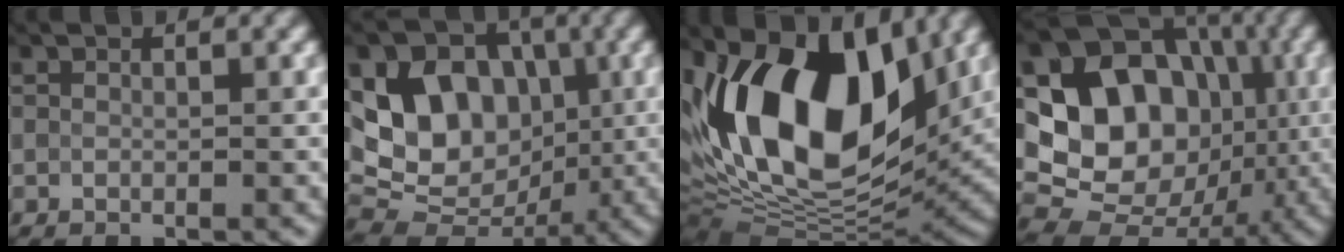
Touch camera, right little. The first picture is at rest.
{"total": 10.0, "force": [1.4, 7.9, 6.0], "torque": [-0.098, 0.002, 0.017]}
{"total": 17.2, "force": [4.2, 9.8, 13.5], "torque": [-0.243, 0.012, 0.059]}
{"total": 17.0, "force": [1.6, 14.2, 9.3], "torque": [-0.161, 0.017, 0.014]}